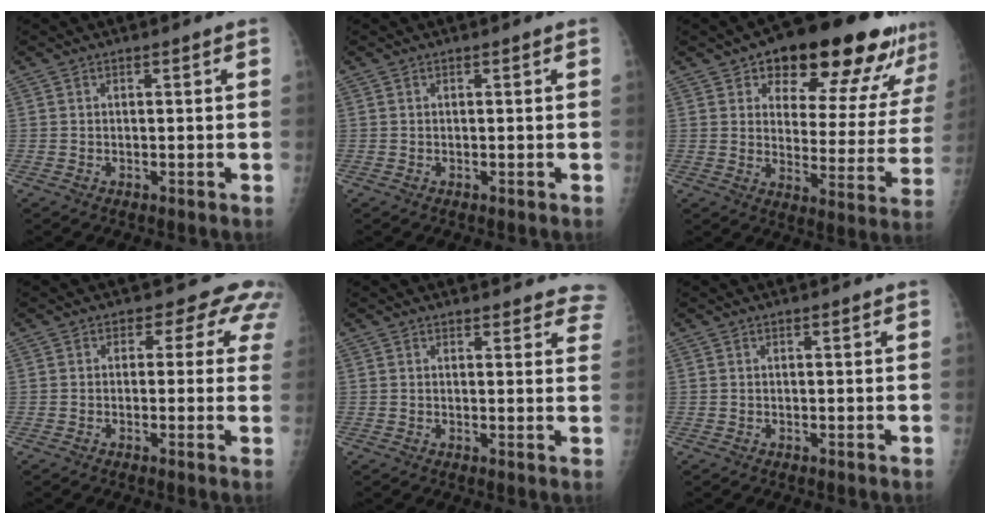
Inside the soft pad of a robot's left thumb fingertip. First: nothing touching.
{"total": 0.0}
{"total": 22.4, "force": [15.6, 8.5, 13.6], "torque": [-0.136, -0.059, 0.205]}
{"total": 5.8, "force": [3.9, 3.9, 1.7], "torque": [0.019, -0.010, 0.018]}
{"total": 9.3, "force": [8.6, 3.0, 1.9], "torque": [0.030, -0.032, 0.072]}
{"total": 0.7, "force": [0.5, 0.0, 0.4], "torque": [-0.008, 0.001, 0.009]}